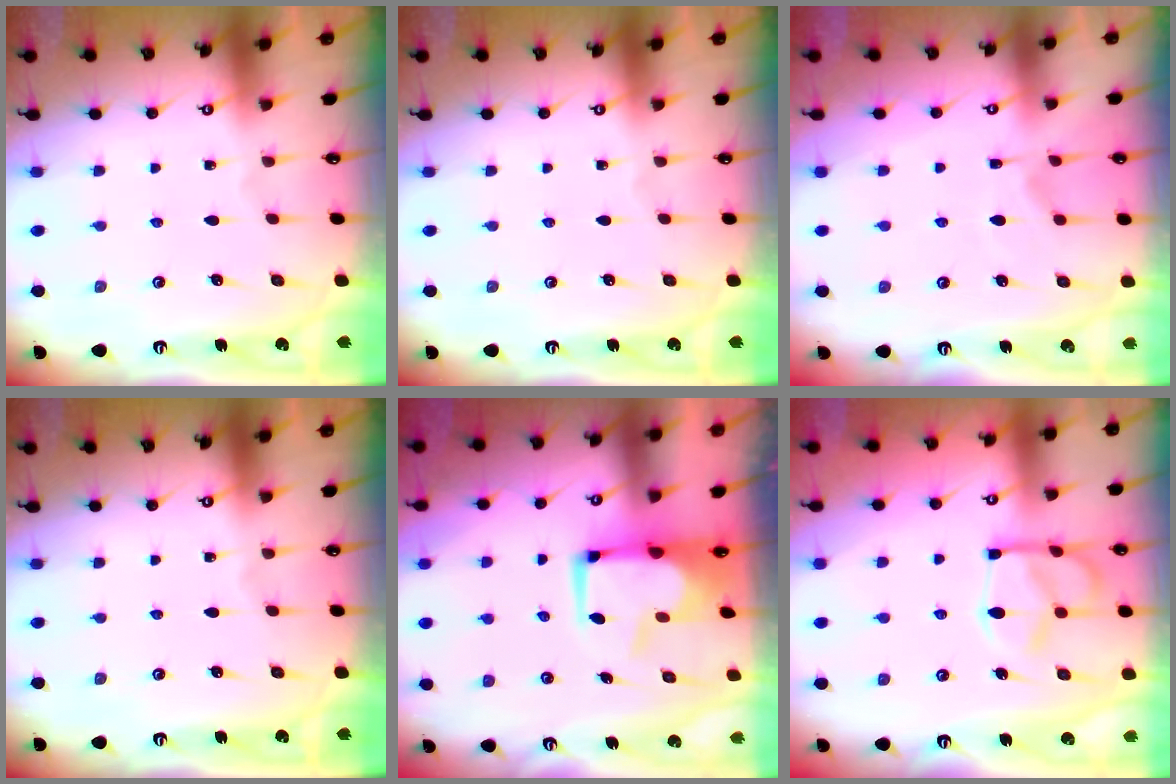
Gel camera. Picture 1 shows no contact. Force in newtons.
{"total": 0.0}
{"total": 5.7, "press": 5.5, "slide": 1.4}
{"total": 0.0}
{"total": 7.6, "press": 7.6, "slide": 0.4}
{"total": 9.7, "press": 9.6, "slide": 1.4}